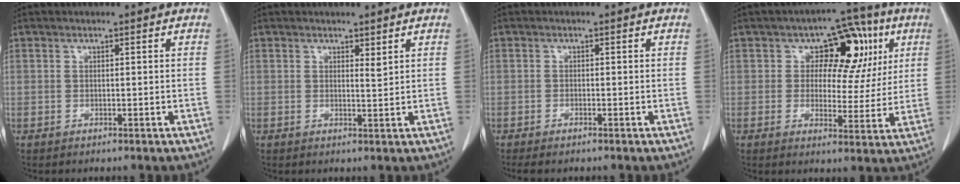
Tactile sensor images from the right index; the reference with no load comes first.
{"total": 1.1, "force": [0.7, 0.1, 0.7], "torque": [-0.012, -0.008, 0.012]}
{"total": 2.1, "force": [-1.8, 0.4, 1.1], "torque": [-0.015, -0.004, -0.024]}
{"total": 10.0, "force": [3.3, 6.7, 6.6], "torque": [-0.059, 0.031, 0.045]}